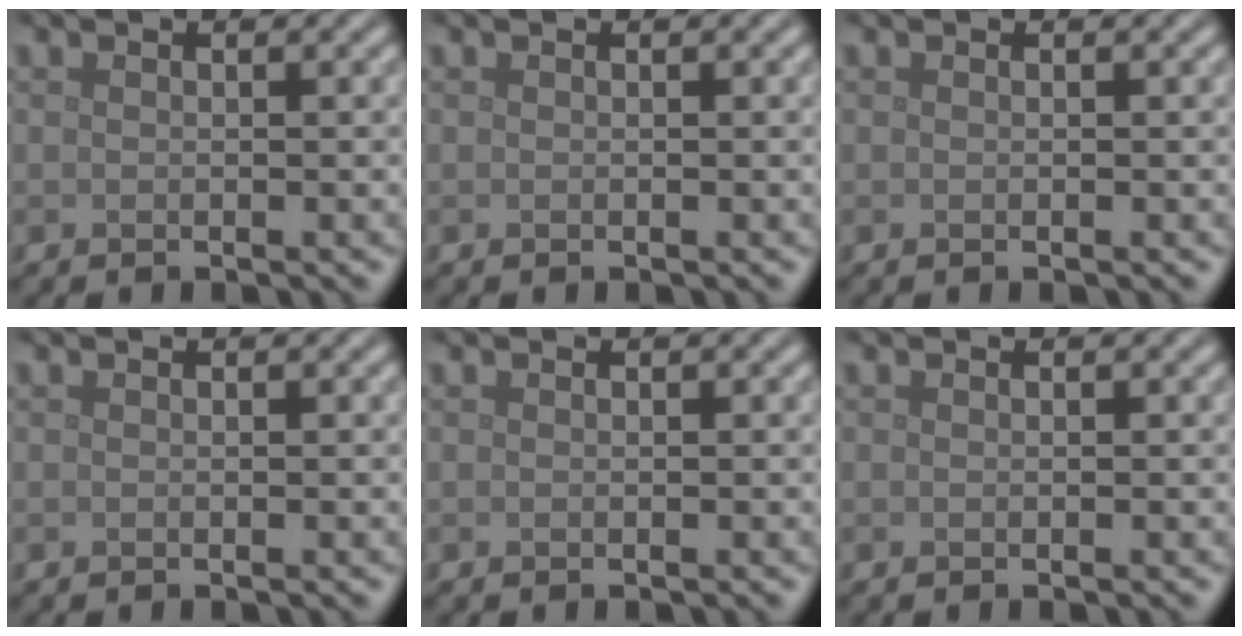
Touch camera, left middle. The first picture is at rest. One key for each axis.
{"total": 0.0}
{"total": 0.0}
{"total": 0.0}
{"total": 0.0}
{"total": 0.0}